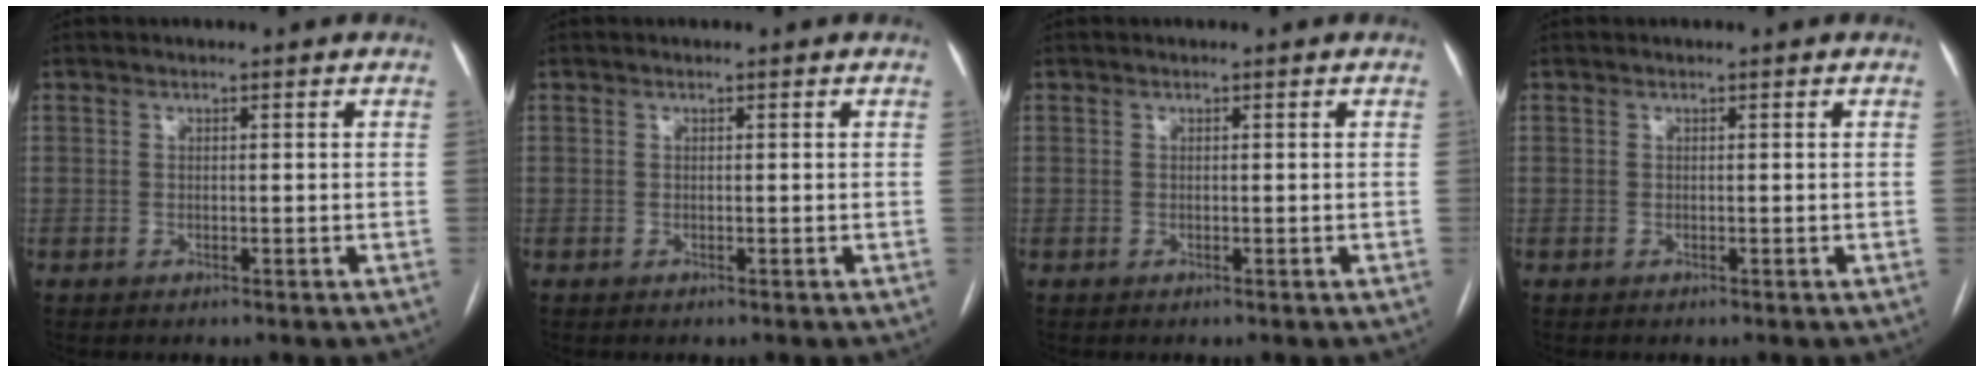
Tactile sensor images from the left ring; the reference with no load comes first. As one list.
[{"total": 0.0}, {"total": 0.0}, {"total": 0.0}]